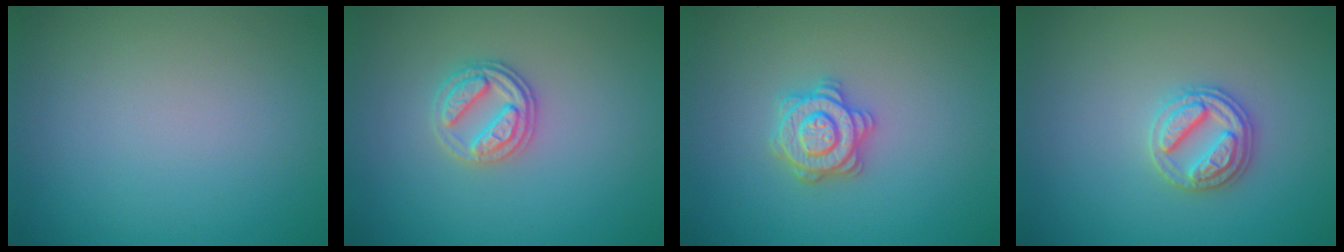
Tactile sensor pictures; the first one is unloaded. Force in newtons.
{"total": 2.6, "press": 2.6, "slide": 0.6}
{"total": 3.1, "press": 3.0, "slide": 0.5}
{"total": 2.8, "press": 2.8, "slide": 0.2}